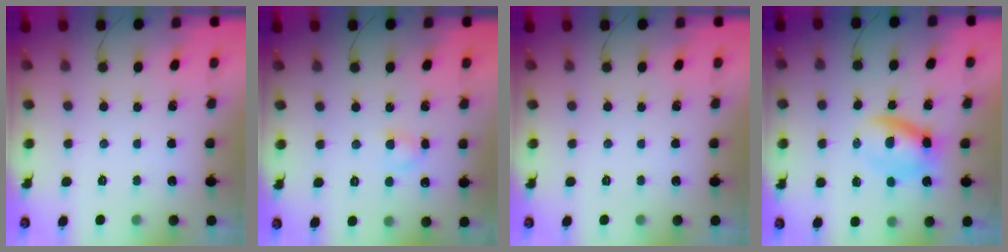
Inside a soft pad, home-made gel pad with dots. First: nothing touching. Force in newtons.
{"total": 3.1, "press": 2.8, "slide": 1.3}
{"total": 0.0}
{"total": 5.7, "press": 5.6, "slide": 1.2}